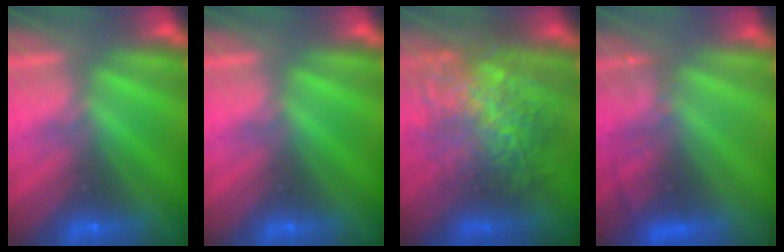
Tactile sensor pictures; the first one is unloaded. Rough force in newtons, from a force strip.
{"total": 0.0}
{"total": 7.6}
{"total": 2.9}